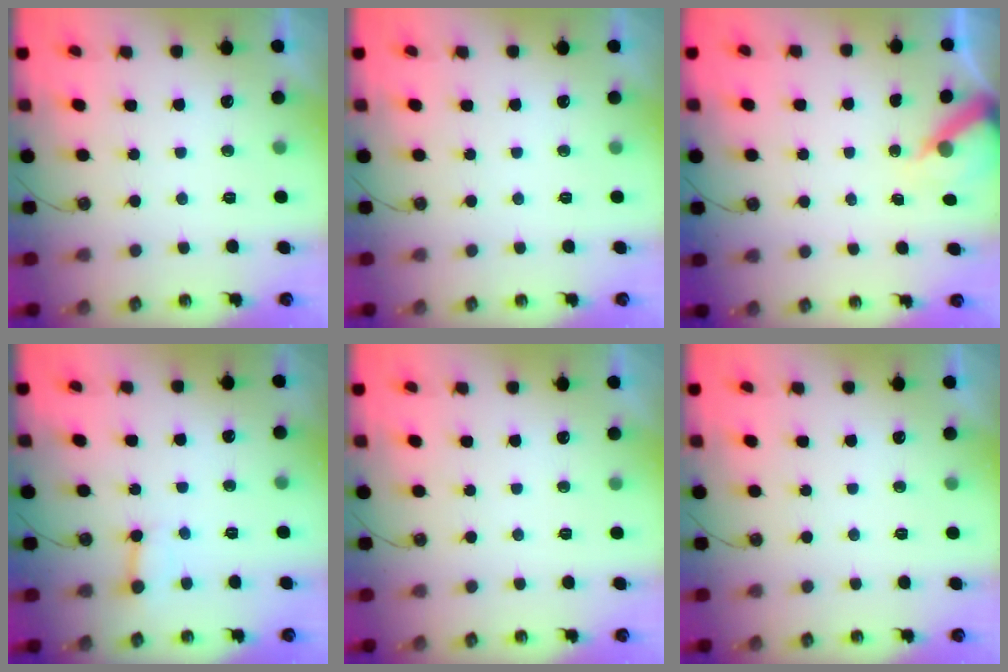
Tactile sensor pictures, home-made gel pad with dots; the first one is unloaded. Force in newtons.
{"total": 0.0}
{"total": 6.7, "press": 6.6, "slide": 0.6}
{"total": 2.8, "press": 2.8, "slide": 0.4}
{"total": 0.0}
{"total": 0.0}